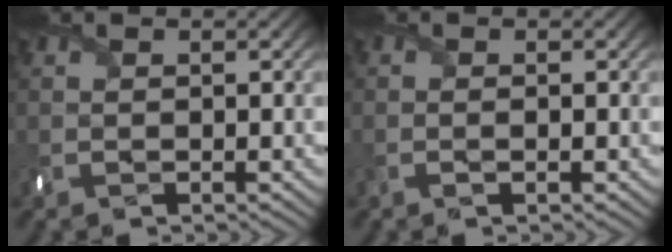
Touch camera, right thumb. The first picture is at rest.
{"total": 0.6, "force": [-0.4, 0.0, 0.4], "torque": [-0.002, -0.002, -0.007]}